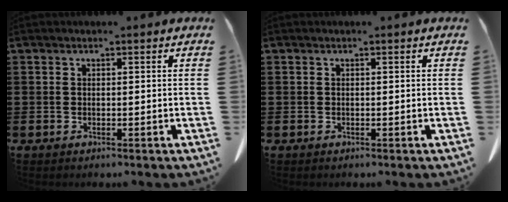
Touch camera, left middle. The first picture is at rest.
{"total": 0.0}